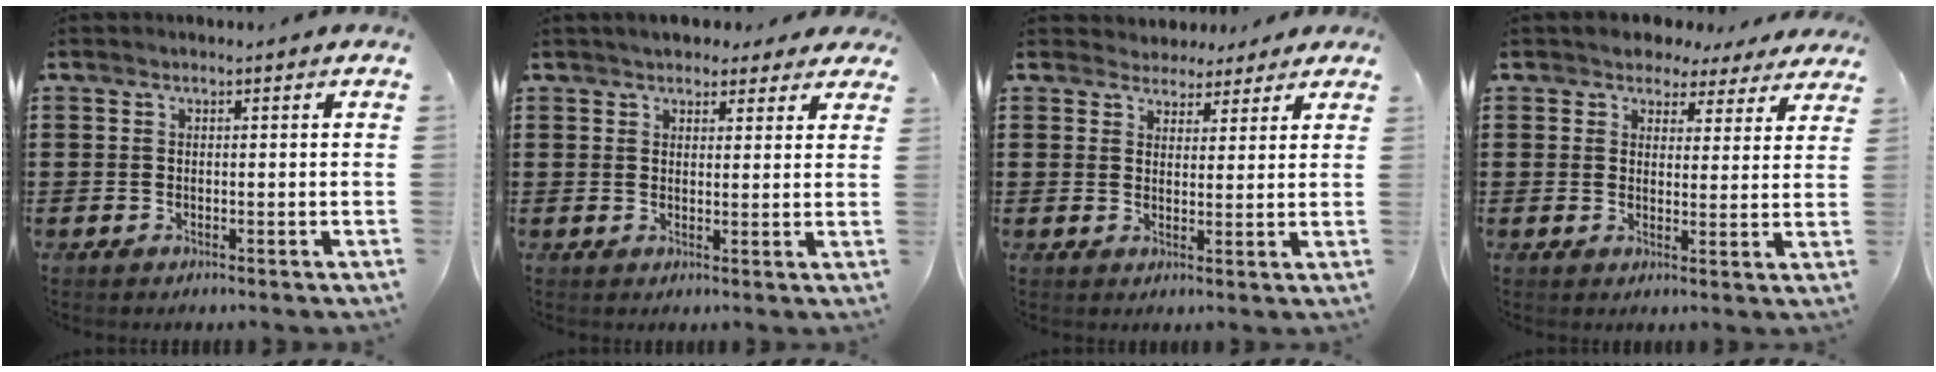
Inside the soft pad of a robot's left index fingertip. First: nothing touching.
{"total": 3.3, "force": [2.9, 1.3, 0.7], "torque": [-0.016, -0.002, 0.052]}
{"total": 3.4, "force": [3.0, 1.7, 0.1], "torque": [-0.016, 0.000, 0.056]}
{"total": 3.7, "force": [3.1, 1.9, 0.5], "torque": [-0.018, -0.004, 0.056]}